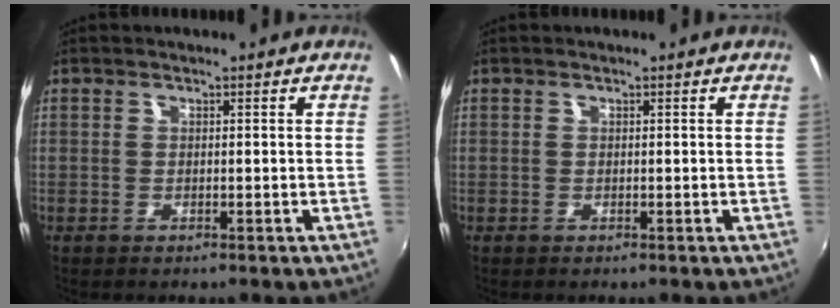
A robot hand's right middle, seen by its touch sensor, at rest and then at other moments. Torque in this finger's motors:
{"motor_torque": [-0.03, -0.01, 0.00, 0.00]}